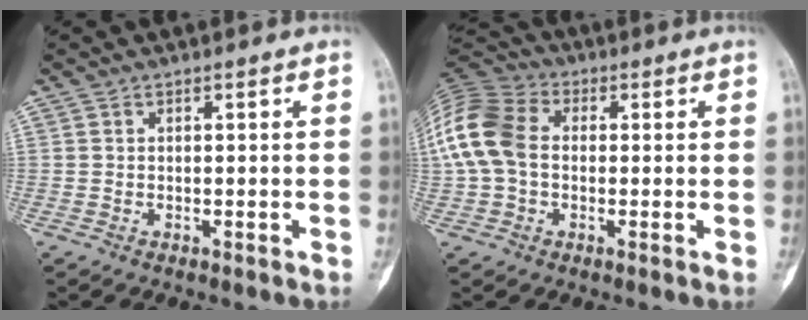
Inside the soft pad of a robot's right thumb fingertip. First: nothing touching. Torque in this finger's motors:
{"motor_torque": [-0.36, 0.83, 0.71, 0.57, 0.17]}